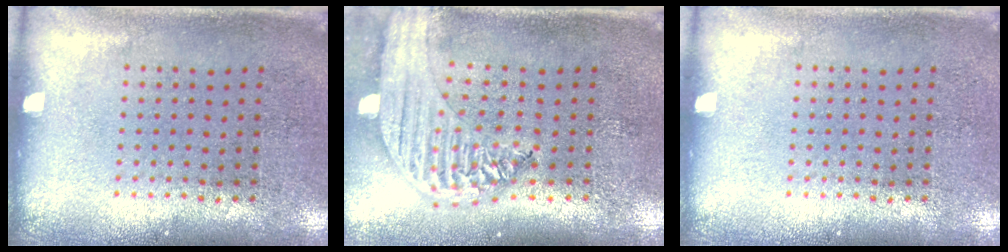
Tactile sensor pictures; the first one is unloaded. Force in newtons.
{"total": 2.2, "press": 2.0, "slide": 0.9}
{"total": 0.0}